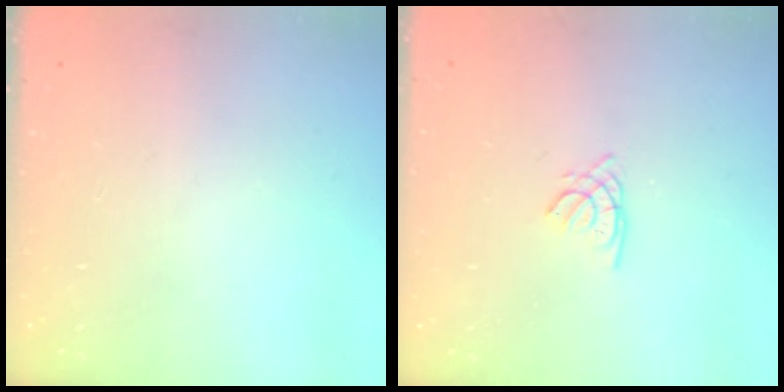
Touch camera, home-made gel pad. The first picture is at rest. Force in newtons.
{"total": 1.7, "press": 1.7, "slide": 0.4}